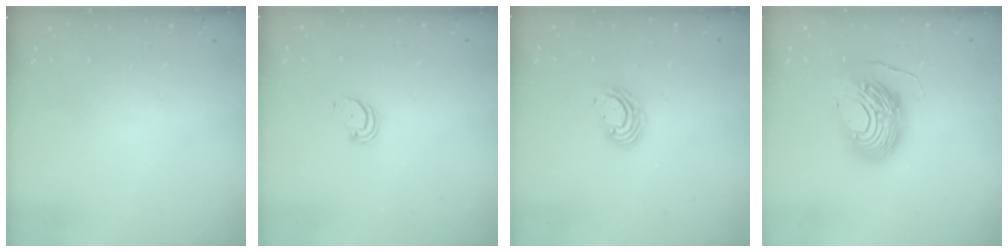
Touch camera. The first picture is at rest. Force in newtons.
{"total": 2.1, "press": 2.1, "slide": 0.2}
{"total": 6.0, "press": 6.0, "slide": 0.8}
{"total": 13.1, "press": 13.1, "slide": 1.3}